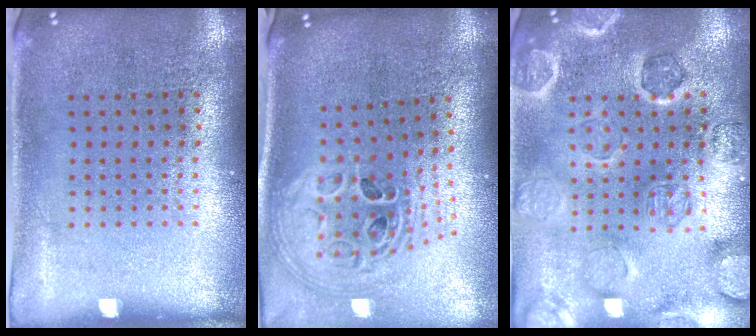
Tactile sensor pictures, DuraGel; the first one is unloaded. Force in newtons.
{"total": 2.1, "press": 1.4, "slide": 1.5}
{"total": 2.1, "press": 2.1, "slide": 0.1}